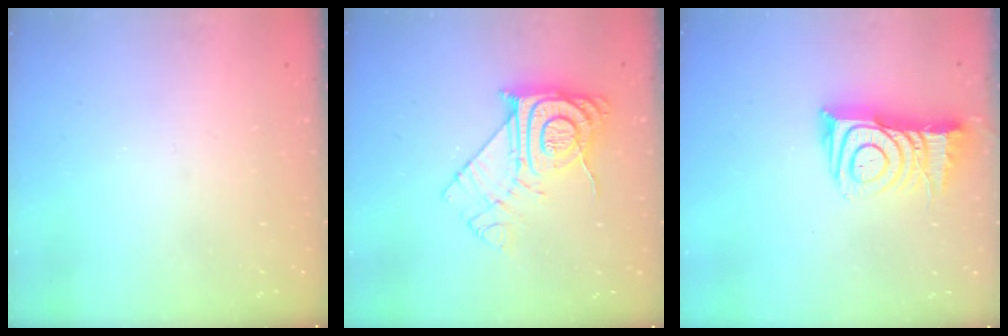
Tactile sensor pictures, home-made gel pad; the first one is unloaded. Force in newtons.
{"total": 15.1, "press": 15.0, "slide": 1.6}
{"total": 12.6, "press": 12.5, "slide": 1.0}